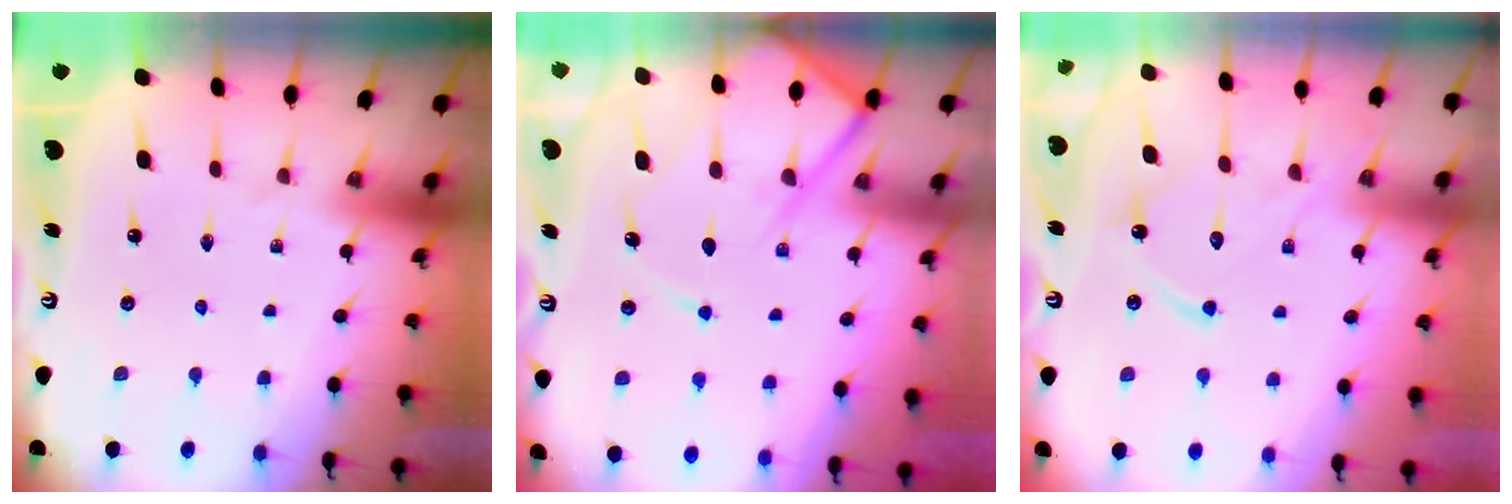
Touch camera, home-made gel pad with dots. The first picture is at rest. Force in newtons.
{"total": 12.8, "press": 12.7, "slide": 1.0}
{"total": 12.8, "press": 12.8, "slide": 1.2}